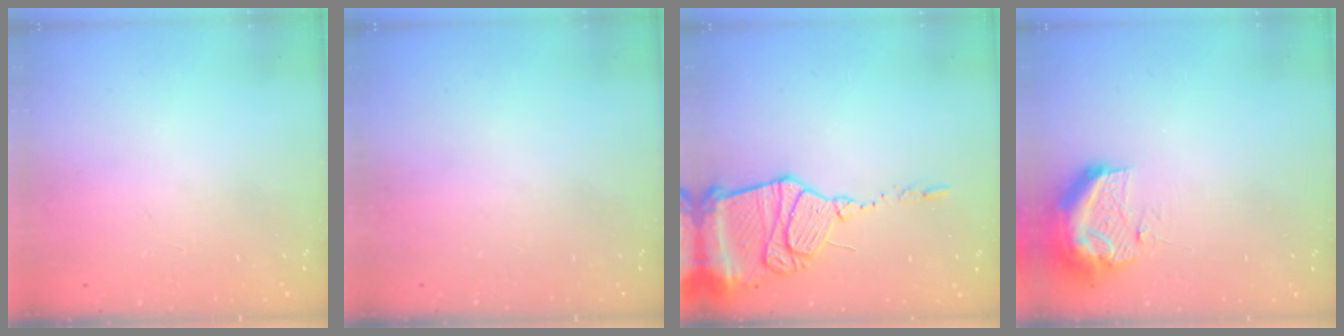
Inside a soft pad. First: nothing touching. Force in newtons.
{"total": 0.0}
{"total": 17.8, "press": 17.7, "slide": 1.5}
{"total": 11.7, "press": 11.7, "slide": 1.3}